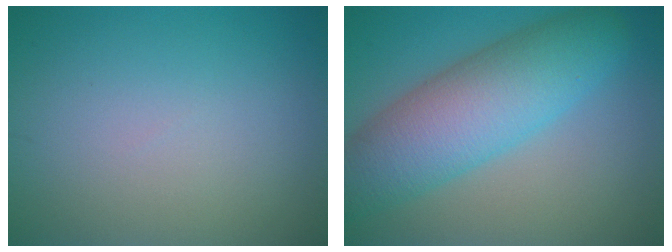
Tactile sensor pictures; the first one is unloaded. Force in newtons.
{"total": 8.7, "press": 8.7, "slide": 0.3}